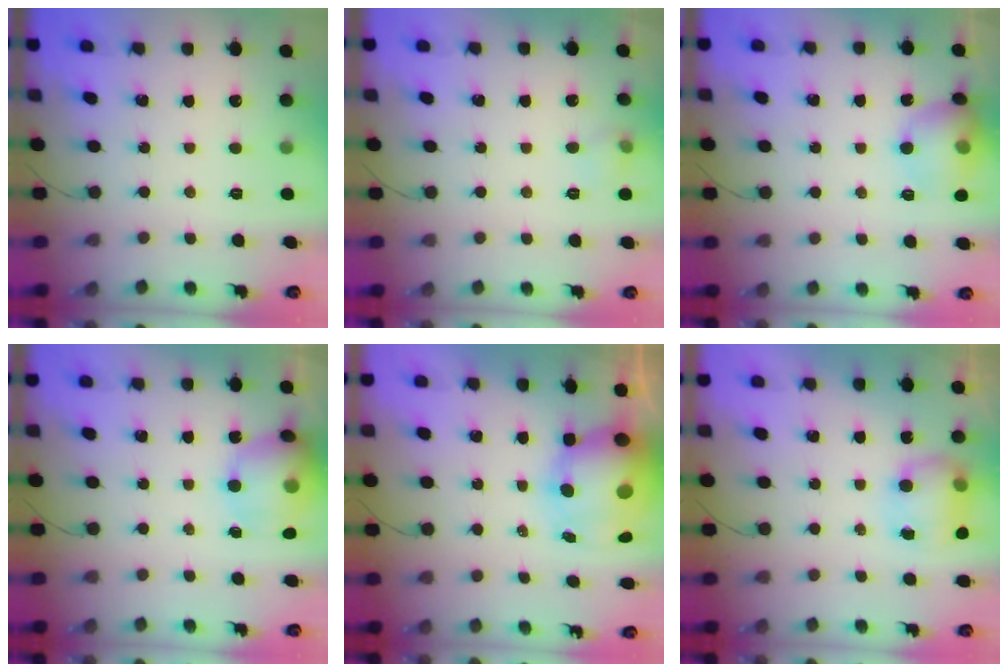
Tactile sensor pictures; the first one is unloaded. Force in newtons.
{"total": 5.3, "press": 5.0, "slide": 1.7}
{"total": 12.6, "press": 12.3, "slide": 2.5}
{"total": 16.4, "press": 16.1, "slide": 3.0}
{"total": 12.4, "press": 12.0, "slide": 3.2}
{"total": 7.9, "press": 7.8, "slide": 0.6}